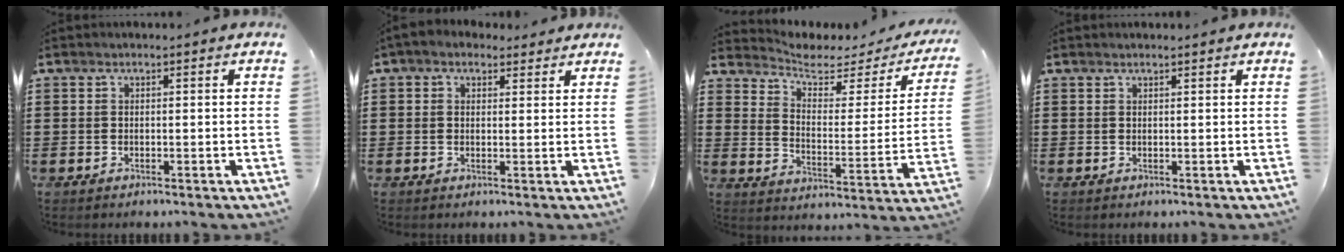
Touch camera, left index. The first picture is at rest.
{"total": 2.3, "force": [1.8, 1.3, 0.7], "torque": [-0.020, 0.005, 0.033]}
{"total": 4.0, "force": [3.2, 1.6, 1.8], "torque": [-0.057, -0.020, 0.049]}
{"total": 0.7, "force": [0.6, 0.0, 0.3], "torque": [-0.006, -0.002, 0.013]}